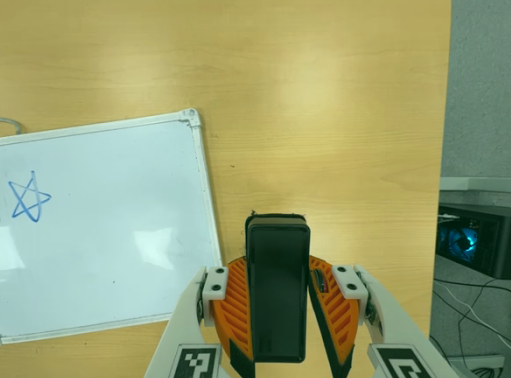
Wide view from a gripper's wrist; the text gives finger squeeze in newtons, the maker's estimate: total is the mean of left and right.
{"total": 6.2, "left": 4.7, "right": 7.7}